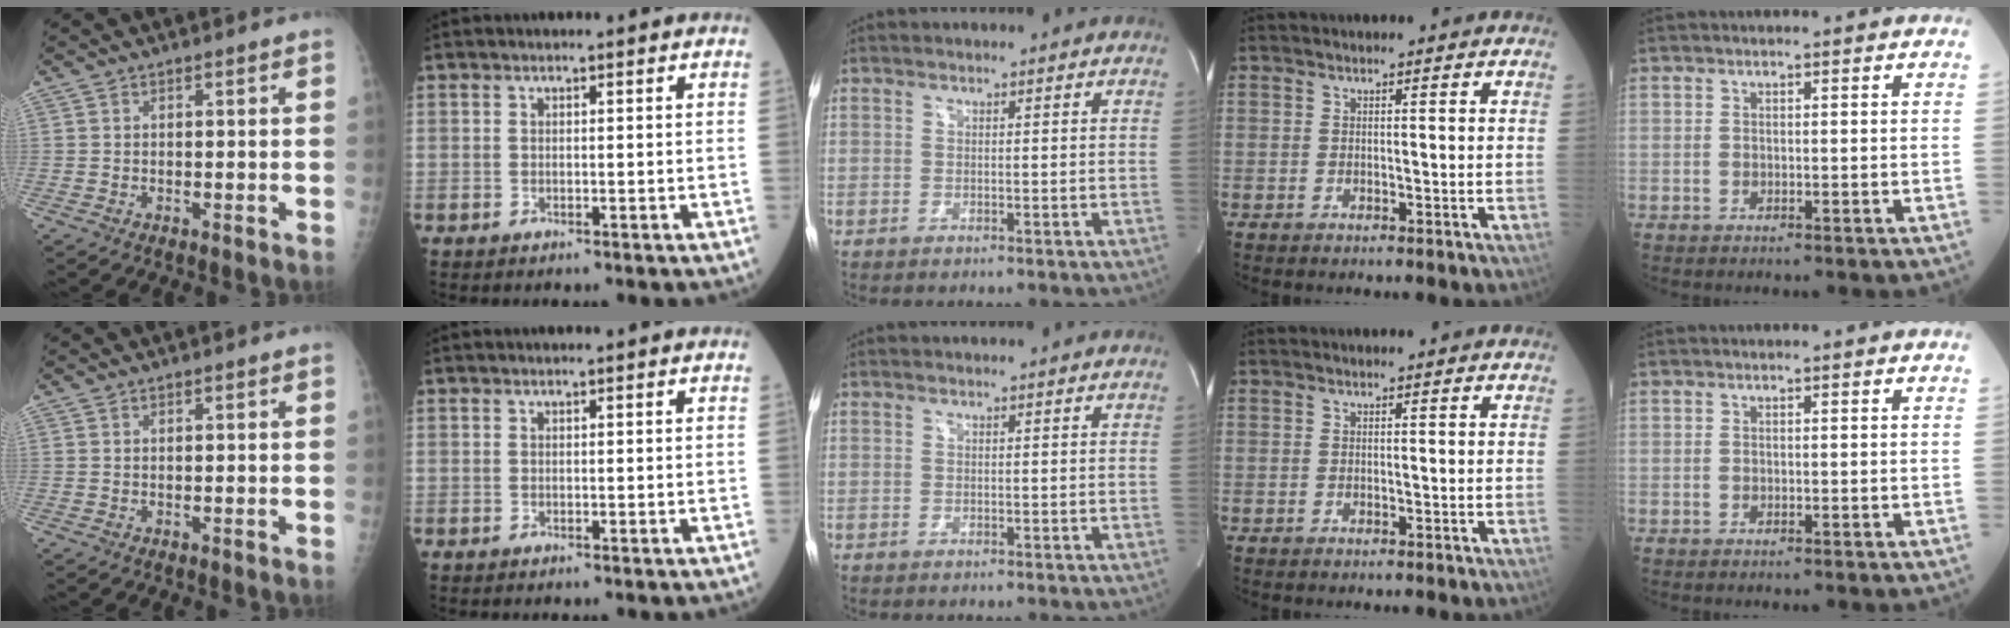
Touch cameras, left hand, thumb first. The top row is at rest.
{}